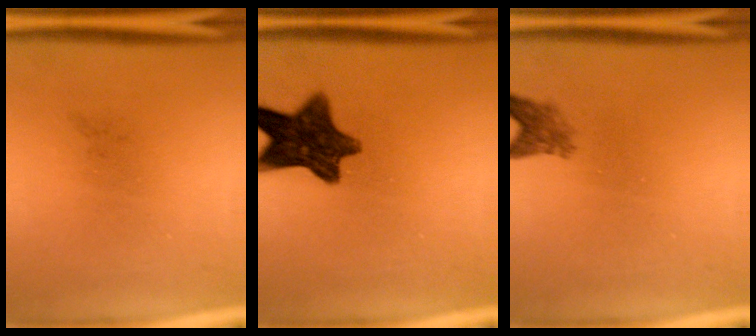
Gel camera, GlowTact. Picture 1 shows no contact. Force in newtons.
{"total": 10.8}
{"total": 2.5}